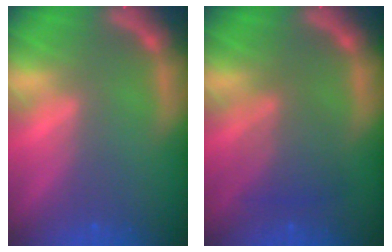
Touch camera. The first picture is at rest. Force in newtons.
{"total": 4.0}